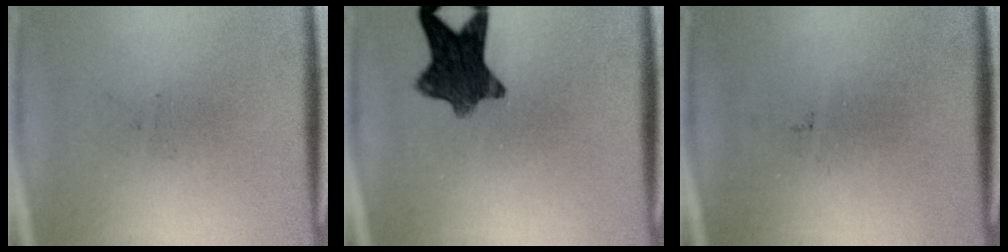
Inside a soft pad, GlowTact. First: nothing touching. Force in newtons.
{"total": 9.5}
{"total": 0.0}